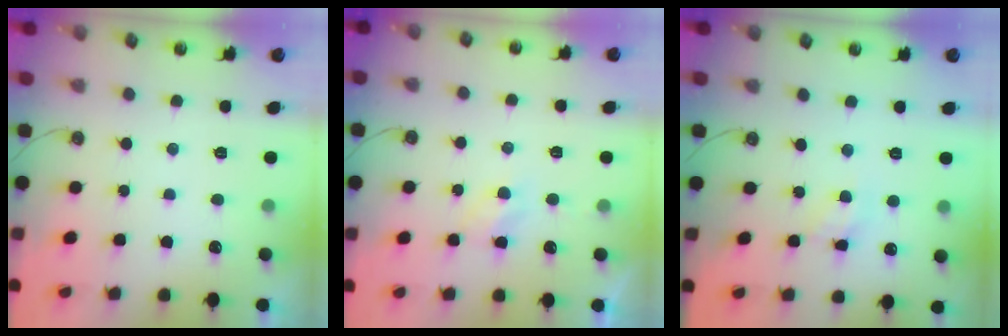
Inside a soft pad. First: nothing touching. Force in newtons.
{"total": 3.4, "press": 3.4, "slide": 0.4}
{"total": 5.0, "press": 5.0, "slide": 0.3}